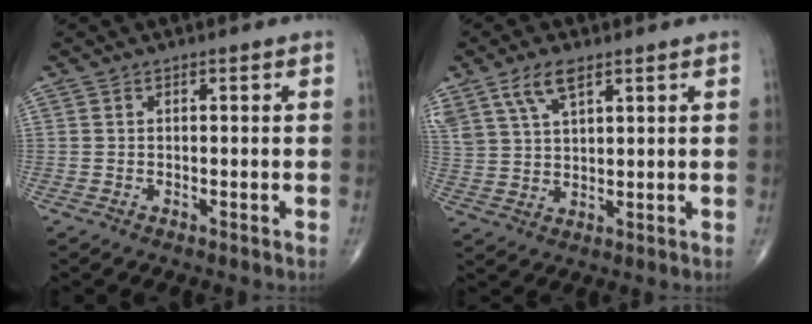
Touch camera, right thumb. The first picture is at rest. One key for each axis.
{"total": 7.5, "fx": 4.6, "fy": 3.1, "fz": 5.0, "tx": -0.100, "ty": -0.010, "tz": 0.095}